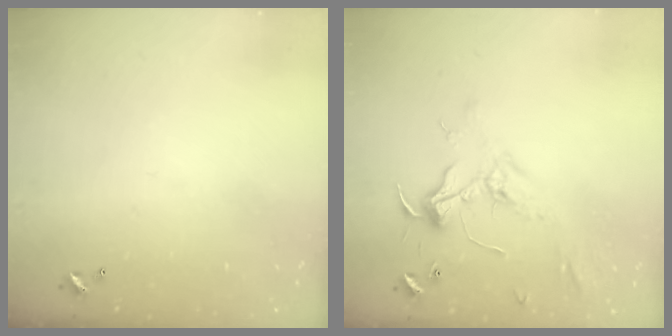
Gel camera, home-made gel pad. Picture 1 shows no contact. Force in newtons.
{"total": 2.3, "press": 2.2, "slide": 0.7}